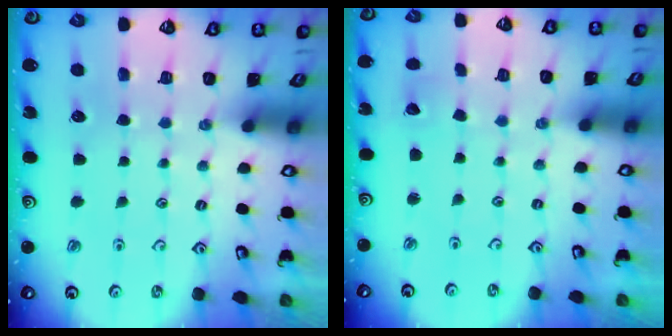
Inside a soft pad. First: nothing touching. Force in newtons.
{"total": 1.8, "press": 1.8, "slide": 0.1}